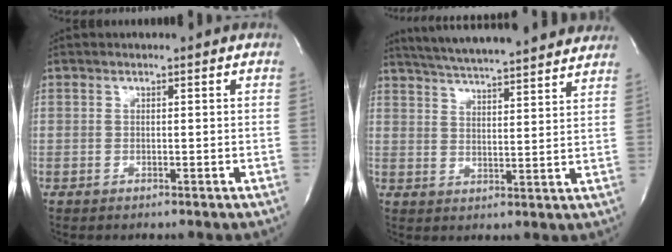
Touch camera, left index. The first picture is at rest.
{"total": 21.7, "force": [19.5, 1.8, 9.3], "torque": [-0.154, 0.011, 0.264]}